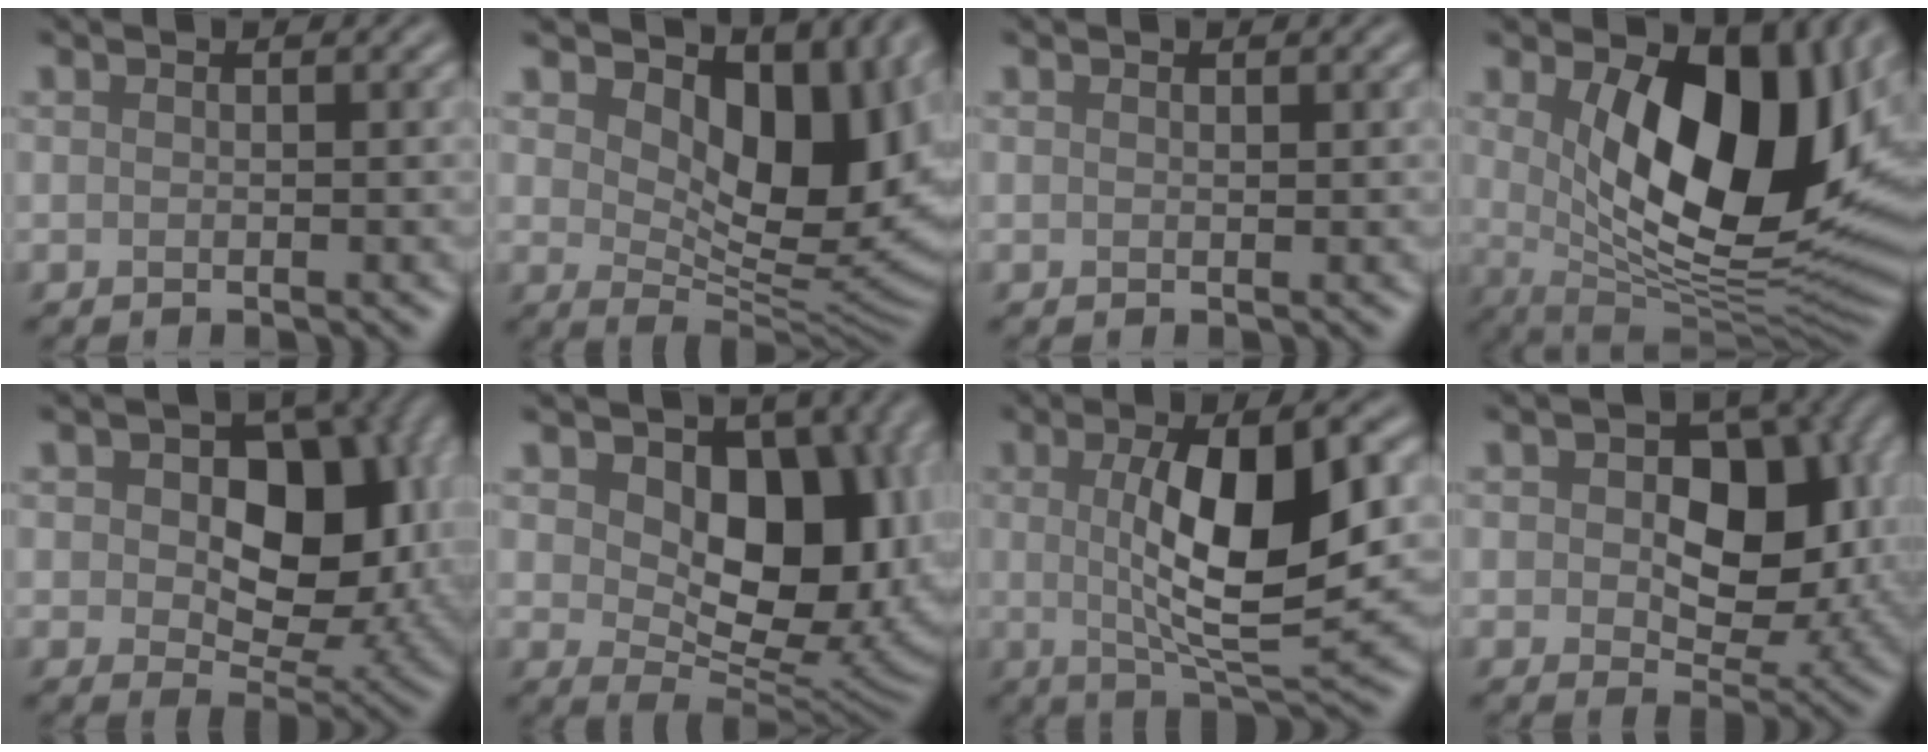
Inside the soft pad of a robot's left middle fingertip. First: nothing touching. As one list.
[{"total": 12.1, "force": [4.8, 6.3, 9.1], "torque": [-0.129, -0.008, 0.083]}, {"total": 0.0}, {"total": 14.3, "force": [3.0, 7.5, 11.8], "torque": [-0.162, -0.024, 0.058]}, {"total": 10.4, "force": [1.6, 6.6, 7.9], "torque": [-0.110, 0.000, 0.022]}, {"total": 11.1, "force": [2.4, 7.3, 8.0], "torque": [-0.116, -0.017, 0.037]}, {"total": 9.8, "force": [0.9, 3.0, 9.3], "torque": [-0.152, -0.006, 0.021]}, {"total": 9.2, "force": [1.0, 5.9, 7.0], "torque": [-0.097, -0.003, 0.014]}]